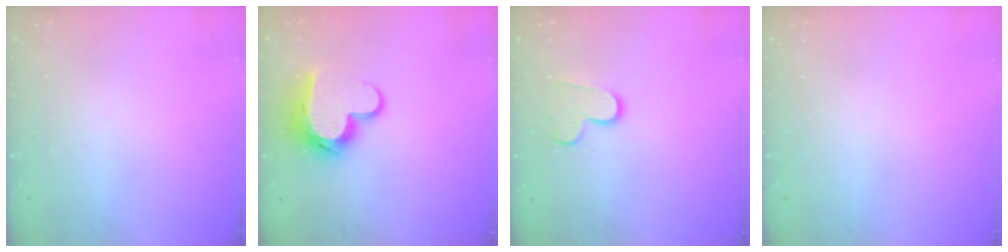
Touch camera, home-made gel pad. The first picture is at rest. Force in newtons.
{"total": 13.1, "press": 13.0, "slide": 1.3}
{"total": 8.3, "press": 8.2, "slide": 0.5}
{"total": 0.0}